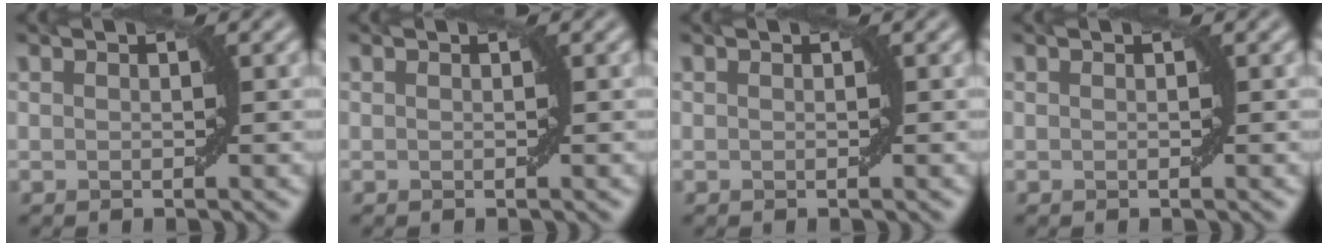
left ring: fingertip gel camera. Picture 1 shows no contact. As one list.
[{"total": 0.0}, {"total": 0.0}, {"total": 0.0}]